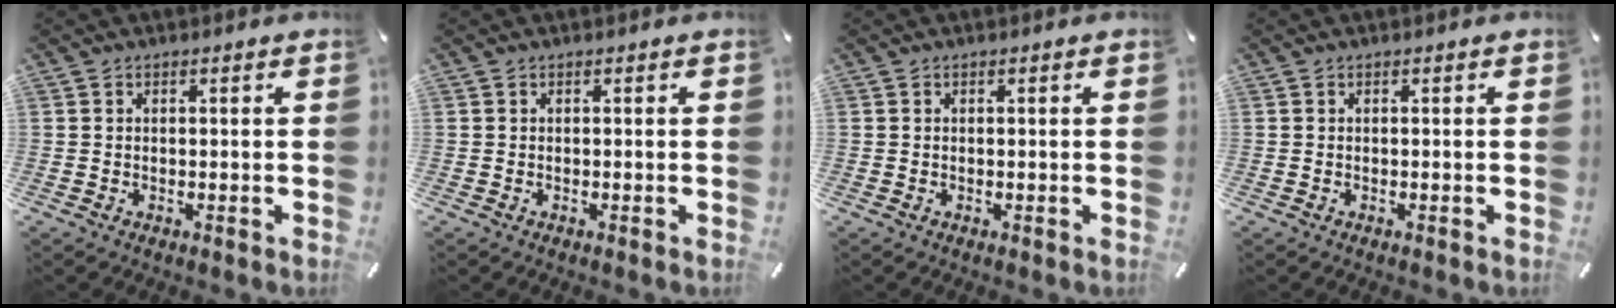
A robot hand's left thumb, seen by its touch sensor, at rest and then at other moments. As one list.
[{"total": 0.0}, {"total": 0.0}, {"total": 0.0}]